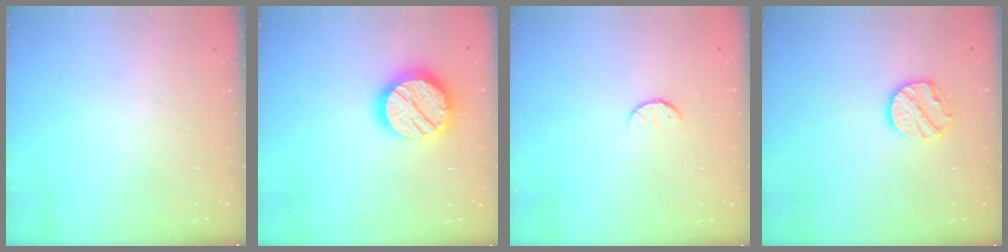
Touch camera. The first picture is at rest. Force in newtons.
{"total": 18.2, "press": 18.2, "slide": 1.1}
{"total": 6.5, "press": 6.4, "slide": 0.7}
{"total": 10.6, "press": 10.6, "slide": 0.9}